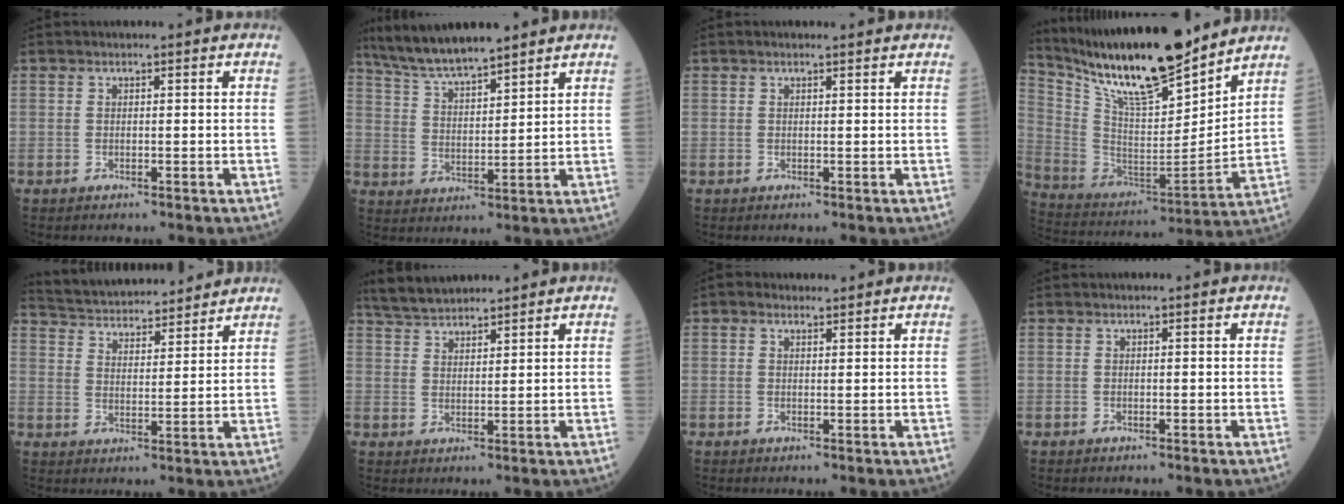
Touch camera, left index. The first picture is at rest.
{"total": 10.3, "force": [9.0, 1.2, 4.9], "torque": [-0.097, 0.017, 0.170]}
{"total": 1.0, "force": [0.9, 0.1, 0.5], "torque": [-0.010, 0.008, 0.014]}
{"total": 21.4, "force": [17.8, 2.8, 11.5], "torque": [-0.213, -0.013, 0.321]}
{"total": 16.3, "force": [15.3, 2.6, 4.8], "torque": [-0.084, 0.029, 0.236]}
{"total": 6.4, "force": [5.9, 1.1, 2.0], "torque": [-0.047, 0.026, 0.114]}
{"total": 1.4, "force": [1.0, 0.8, 0.5], "torque": [-0.016, 0.011, 0.014]}
{"total": 0.0}